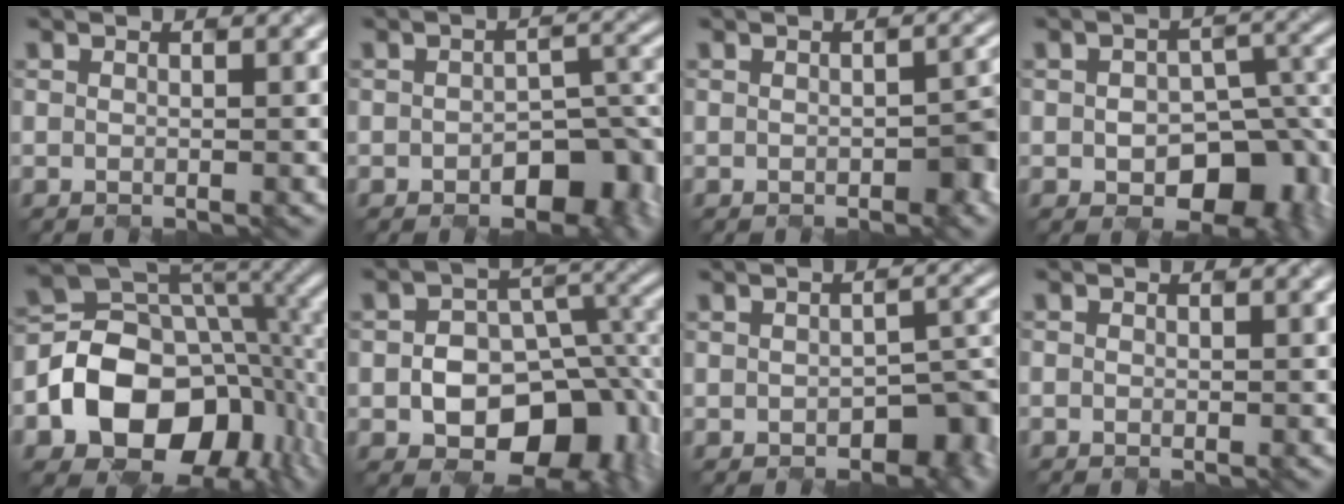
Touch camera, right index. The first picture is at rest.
{"total": 6.7, "force": [-2.9, 3.5, 4.9], "torque": [-0.076, -0.005, -0.031]}
{"total": 3.0, "force": [-0.9, 1.3, 2.5], "torque": [-0.029, 0.008, 0.000]}
{"total": 9.1, "force": [-3.1, 5.3, 6.8], "torque": [-0.102, -0.012, -0.028]}
{"total": 13.4, "force": [-5.0, 9.6, 7.9], "torque": [-0.133, -0.004, -0.087]}
{"total": 10.7, "force": [-3.8, 7.0, 7.2], "torque": [-0.112, -0.008, -0.049]}
{"total": 6.1, "force": [-2.4, 3.3, 4.6], "torque": [-0.052, -0.003, -0.017]}
{"total": 0.9, "force": [-0.6, -0.4, -0.5], "torque": [0.003, 0.002, -0.003]}